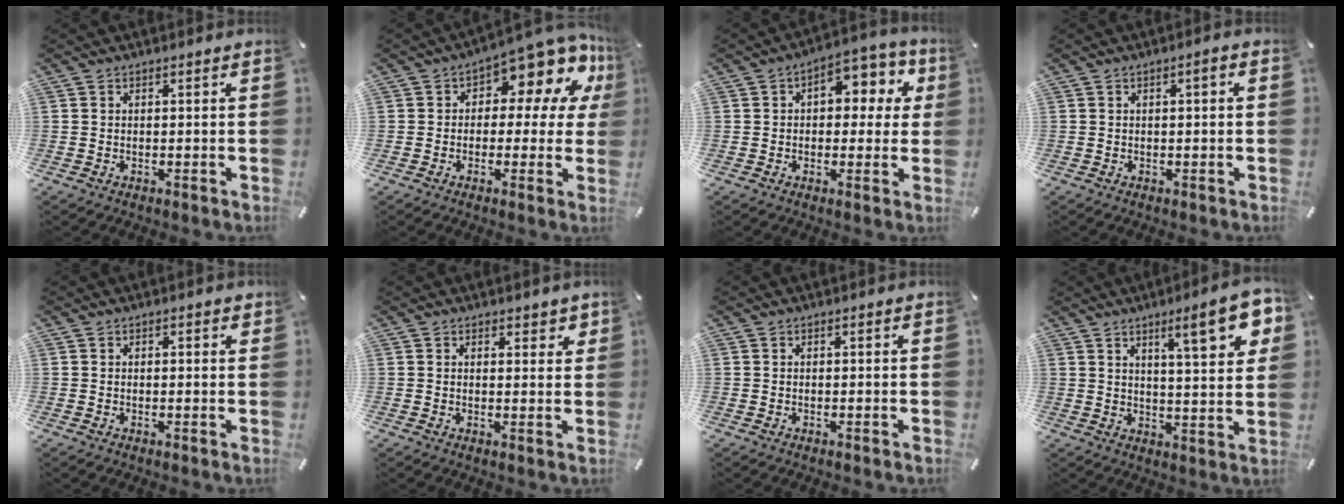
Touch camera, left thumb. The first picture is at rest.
{"total": 11.4, "force": [6.6, 5.3, 7.7], "torque": [-0.110, -0.061, 0.113]}
{"total": 8.8, "force": [2.2, 5.8, 6.3], "torque": [-0.073, -0.013, 0.029]}
{"total": 1.8, "force": [0.0, 0.4, 1.8], "torque": [-0.031, 0.003, -0.001]}
{"total": 0.5, "force": [0.2, 0.3, 0.4], "torque": [0.000, -0.002, 0.001]}
{"total": 2.3, "force": [1.6, 1.5, 0.8], "torque": [0.004, -0.008, 0.023]}
{"total": 0.0}
{"total": 13.7, "force": [7.1, 3.1, 11.3], "torque": [-0.162, -0.027, 0.107]}